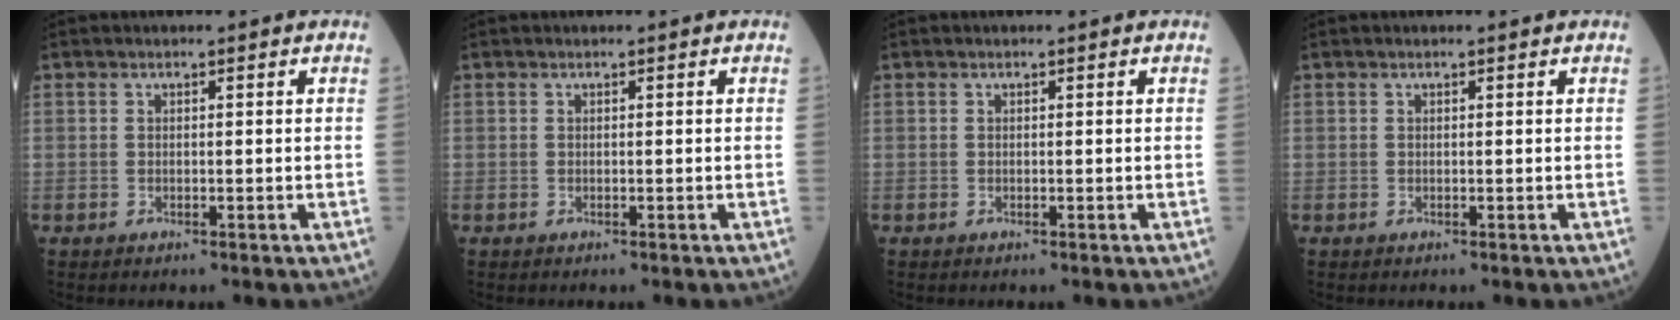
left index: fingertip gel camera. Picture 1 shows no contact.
{"total": 0.0}
{"total": 0.0}
{"total": 0.0}